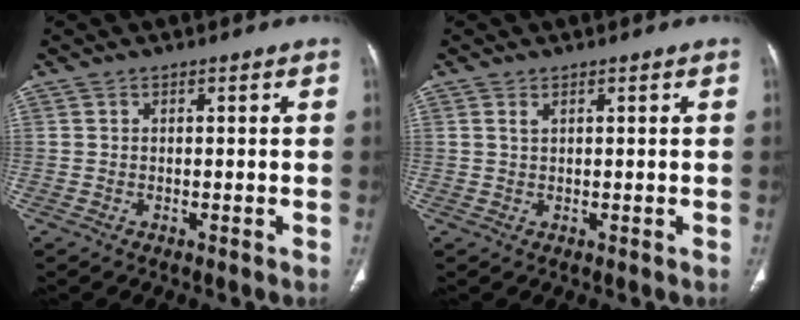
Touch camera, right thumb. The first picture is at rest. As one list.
[{"total": 0.9, "force": [0.5, 0.4, 0.6], "torque": [-0.015, 0.005, 0.013]}]